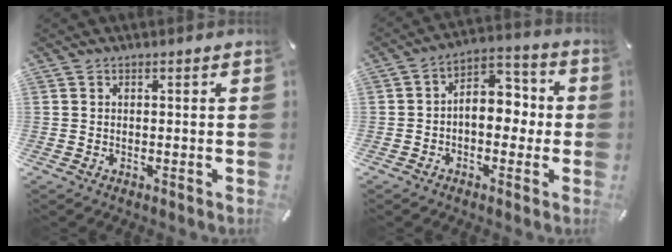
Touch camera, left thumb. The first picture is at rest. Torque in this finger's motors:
{"motor_torque": [0.10, 0.16, 0.99, 0.06, -0.02]}